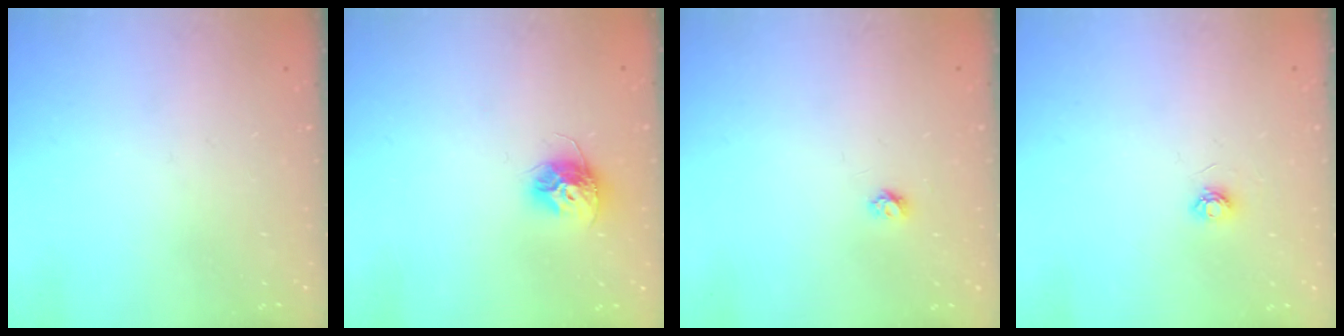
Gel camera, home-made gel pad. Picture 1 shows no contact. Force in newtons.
{"total": 10.3, "press": 10.3, "slide": 0.7}
{"total": 3.4, "press": 3.4, "slide": 0.3}
{"total": 4.7, "press": 4.6, "slide": 0.6}